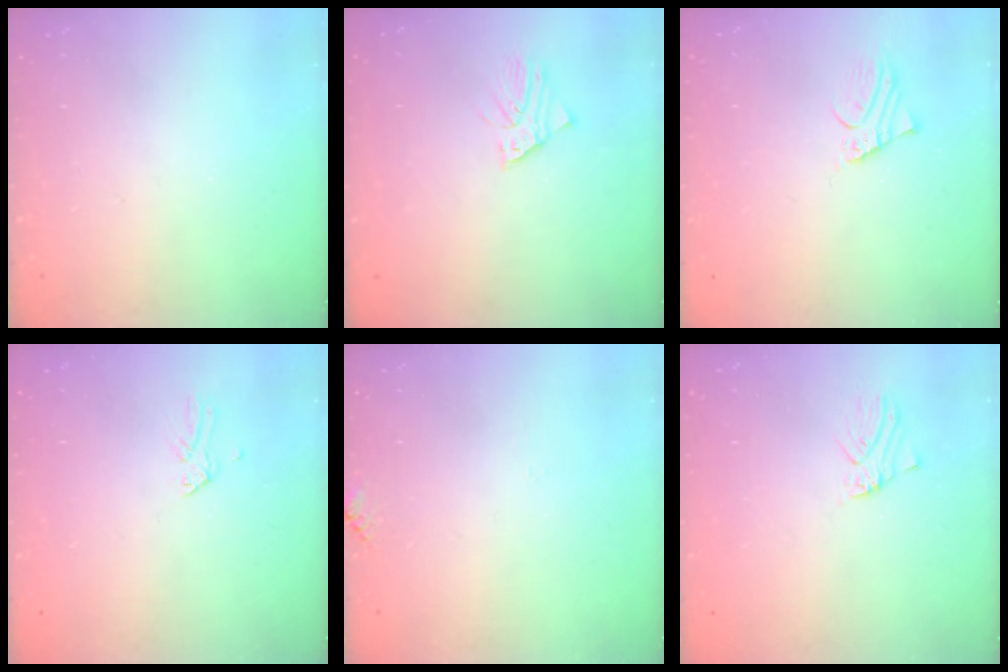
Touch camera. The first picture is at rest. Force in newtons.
{"total": 1.6, "press": 1.6, "slide": 0.3}
{"total": 2.1, "press": 2.1, "slide": 0.2}
{"total": 0.0}
{"total": 5.4, "press": 5.3, "slide": 0.6}
{"total": 0.8, "press": 0.8, "slide": 0.2}